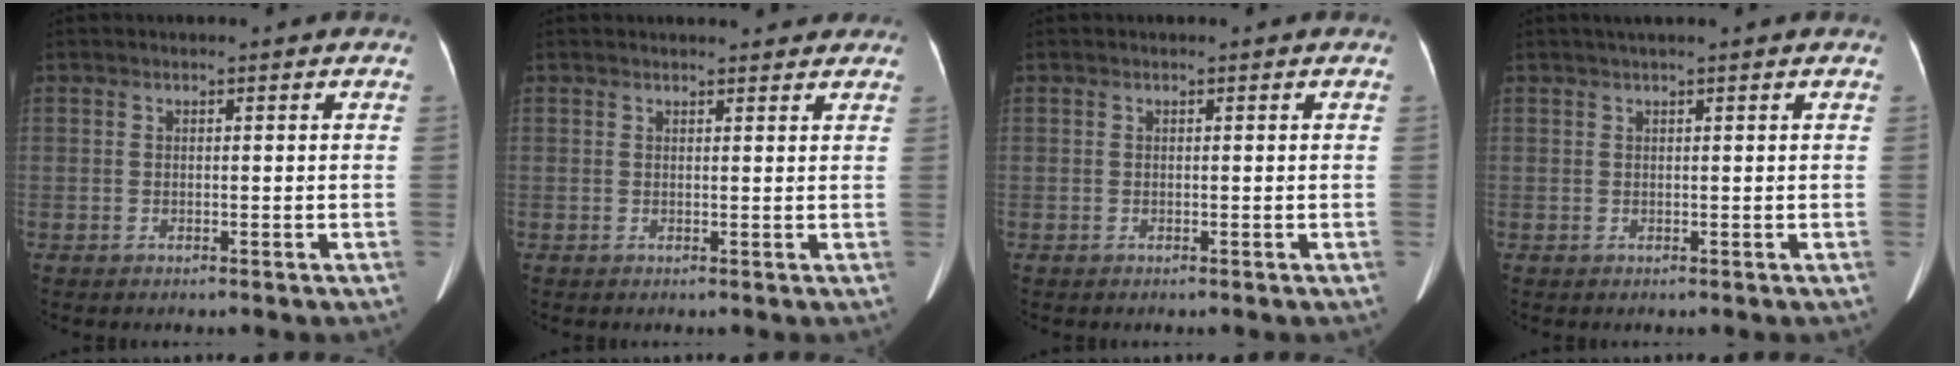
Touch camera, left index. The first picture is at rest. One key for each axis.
{"total": 5.8, "fx": 5.2, "fy": 1.6, "fz": 1.9, "tx": -0.018, "ty": 0.006, "tz": 0.053}
{"total": 0.0}
{"total": 2.7, "fx": 2.1, "fy": -0.3, "fz": 1.7, "tx": -0.022, "ty": 0.030, "tz": 0.035}